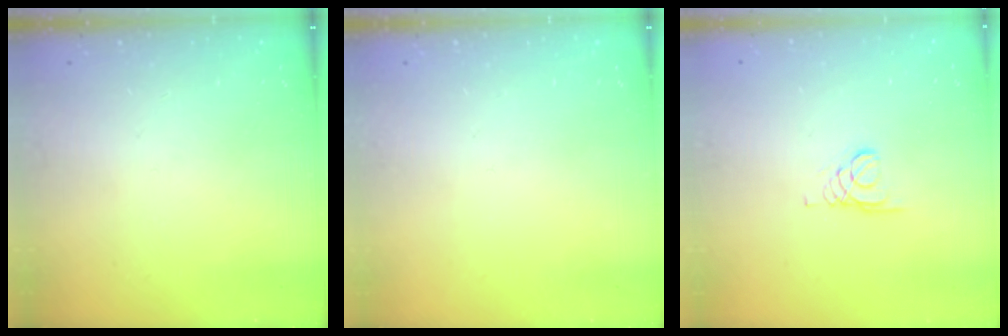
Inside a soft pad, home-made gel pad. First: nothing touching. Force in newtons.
{"total": 0.0}
{"total": 1.4, "press": 1.4, "slide": 0.2}